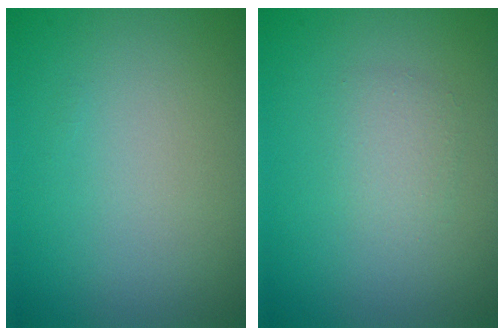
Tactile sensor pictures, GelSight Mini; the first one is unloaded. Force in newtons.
{"total": 1.5, "press": 1.5, "slide": 0.1}